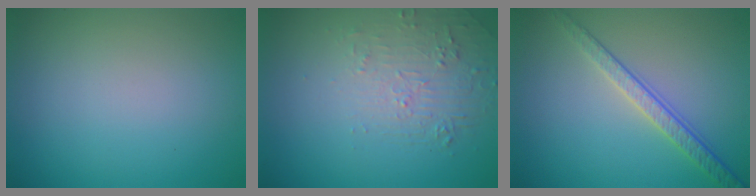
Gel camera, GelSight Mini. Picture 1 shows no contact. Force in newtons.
{"total": 2.1, "press": 0.9, "slide": 1.9}
{"total": 2.8, "press": 2.4, "slide": 1.5}